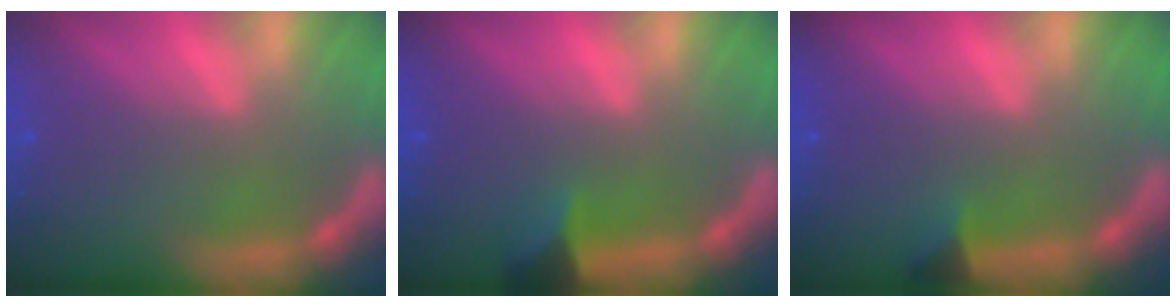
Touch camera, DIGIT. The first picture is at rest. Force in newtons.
{"total": 2.4}
{"total": 1.4}